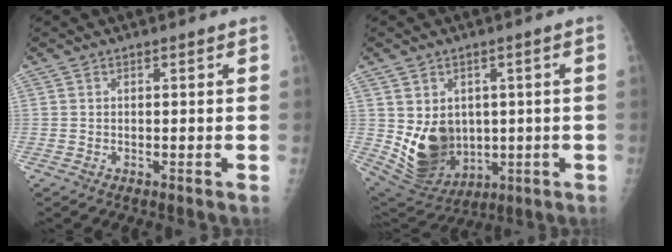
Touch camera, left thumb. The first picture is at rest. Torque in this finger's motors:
{"motor_torque": [0.11, 0.17, 0.70, -0.14, 0.11]}